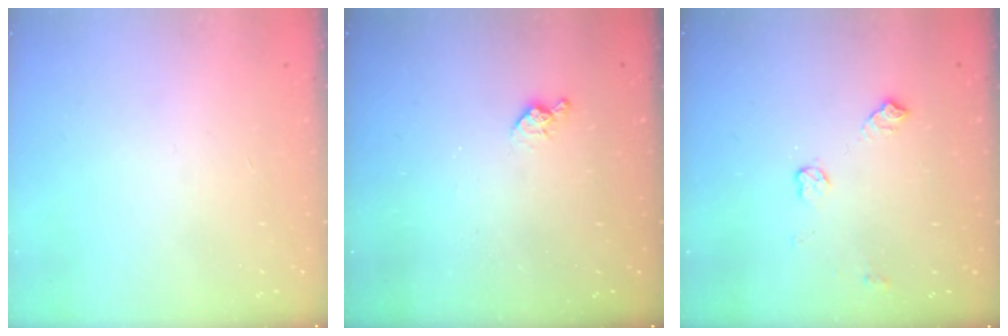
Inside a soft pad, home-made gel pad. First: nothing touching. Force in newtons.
{"total": 4.7, "press": 4.7, "slide": 0.7}
{"total": 7.3, "press": 7.3, "slide": 0.8}